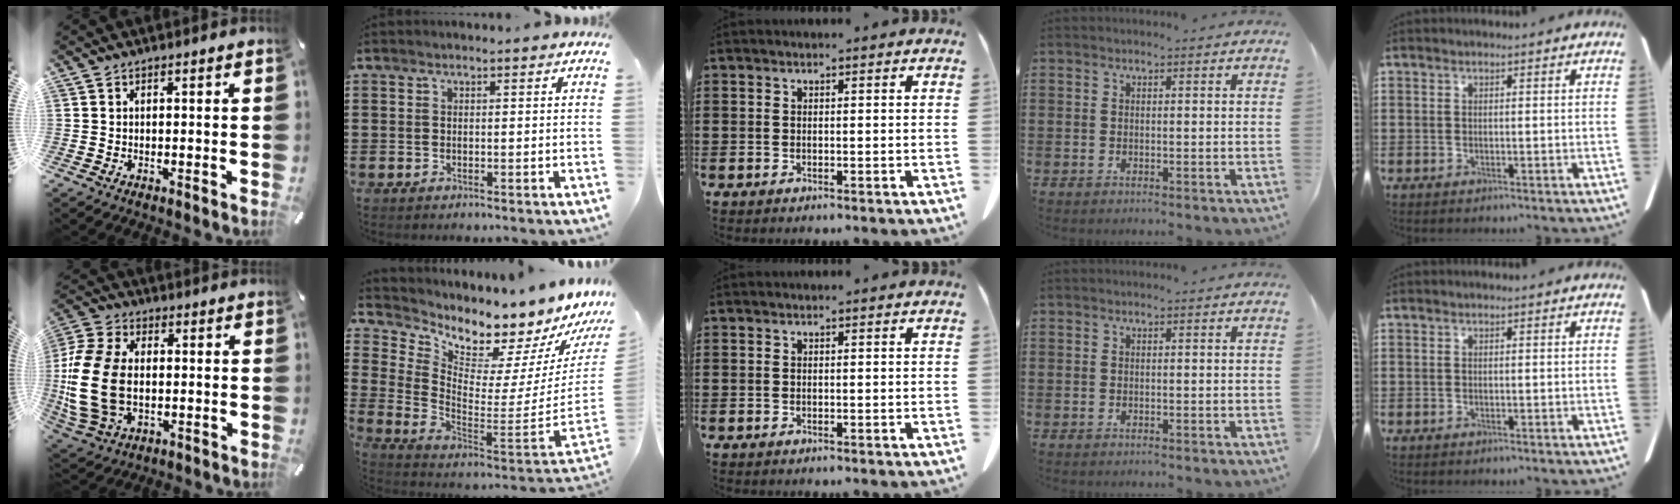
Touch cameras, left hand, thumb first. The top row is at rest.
{"thumb": {"total": 17.5, "force": [-1.4, 12.7, 11.8], "torque": [-0.268, 0.009, -0.029]}, "index": {"total": 5.6, "force": [5.1, 1.4, 1.8], "torque": [-0.061, -0.075, 0.078]}}